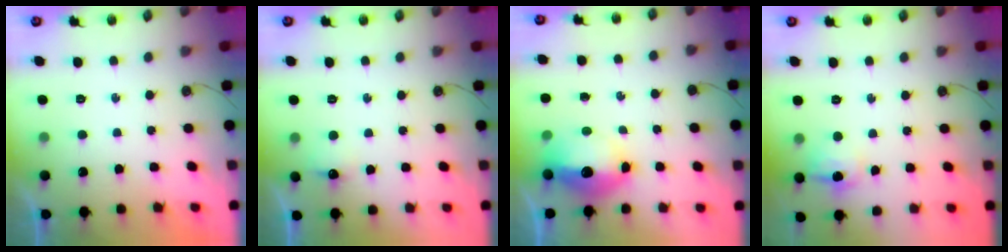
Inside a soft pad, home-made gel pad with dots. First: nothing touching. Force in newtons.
{"total": 5.2, "press": 5.1, "slide": 1.1}
{"total": 14.5, "press": 12.7, "slide": 6.9}
{"total": 10.5, "press": 10.5, "slide": 1.0}